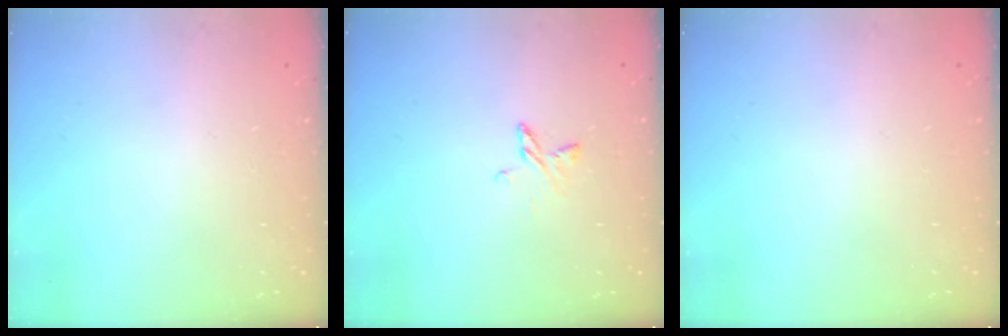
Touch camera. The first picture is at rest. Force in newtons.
{"total": 5.4, "press": 5.3, "slide": 0.5}
{"total": 0.0}